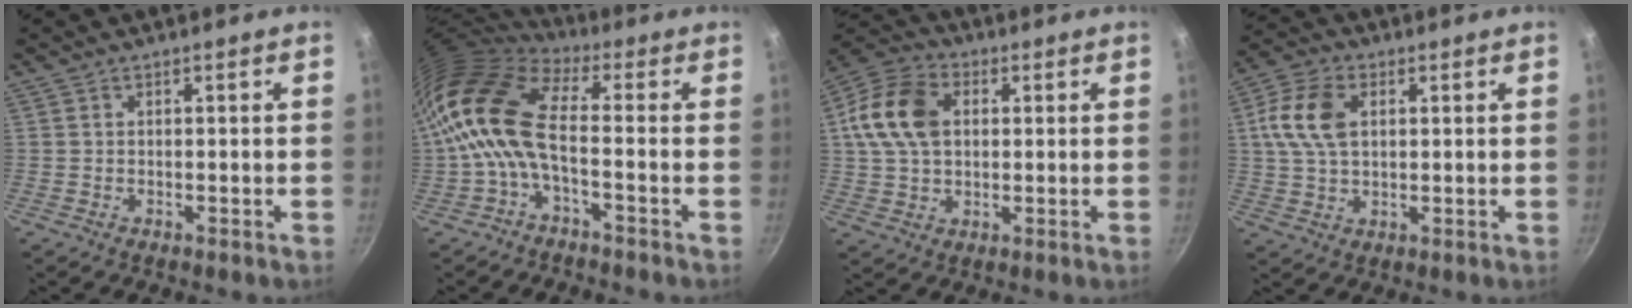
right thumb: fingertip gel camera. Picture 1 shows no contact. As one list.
[{"total": 12.9, "force": [-1.4, 6.0, 11.3], "torque": [-0.222, 0.027, -0.041]}, {"total": 13.6, "force": [2.6, 9.6, 9.3], "torque": [-0.160, 0.014, 0.033]}, {"total": 10.2, "force": [2.3, 6.5, 7.5], "torque": [-0.140, 0.011, 0.036]}]